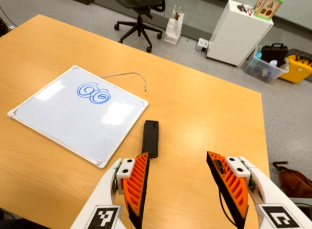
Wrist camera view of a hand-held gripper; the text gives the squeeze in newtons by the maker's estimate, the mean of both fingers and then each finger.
{"total": 0.0}